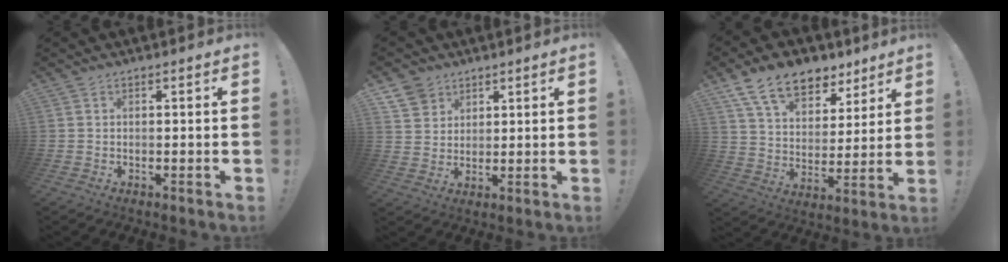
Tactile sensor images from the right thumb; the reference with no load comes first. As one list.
[{"total": 7.1, "force": [4.8, 5.1, 1.0], "torque": [-0.018, -0.033, 0.095]}, {"total": 15.9, "force": [10.5, 9.3, 7.5], "torque": [-0.133, -0.060, 0.196]}]